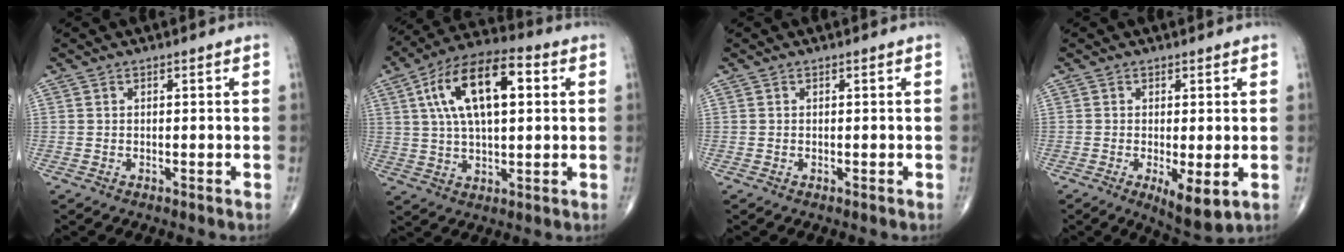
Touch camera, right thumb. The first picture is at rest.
{"total": 16.9, "force": [4.4, 7.6, 14.4], "torque": [-0.249, 0.018, 0.069]}
{"total": 0.0}
{"total": 6.3, "force": [-1.5, 2.0, 5.7], "torque": [-0.091, -0.019, -0.020]}